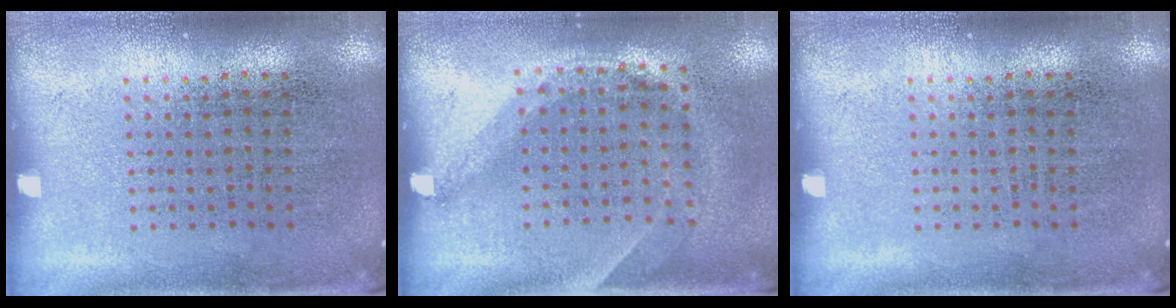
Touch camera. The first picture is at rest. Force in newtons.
{"total": 1.4, "press": 1.1, "slide": 0.9}
{"total": 0.0}